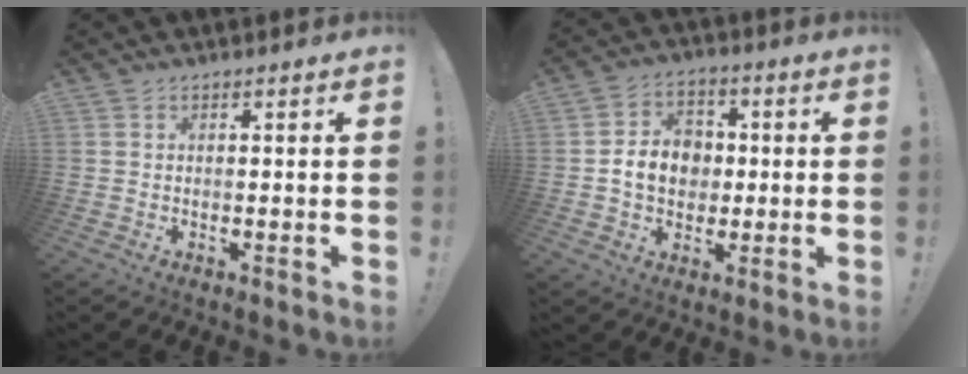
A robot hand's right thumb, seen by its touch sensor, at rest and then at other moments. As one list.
[{"total": 11.3, "force": [-0.2, 9.4, 6.1], "torque": [-0.110, 0.014, 0.004]}]